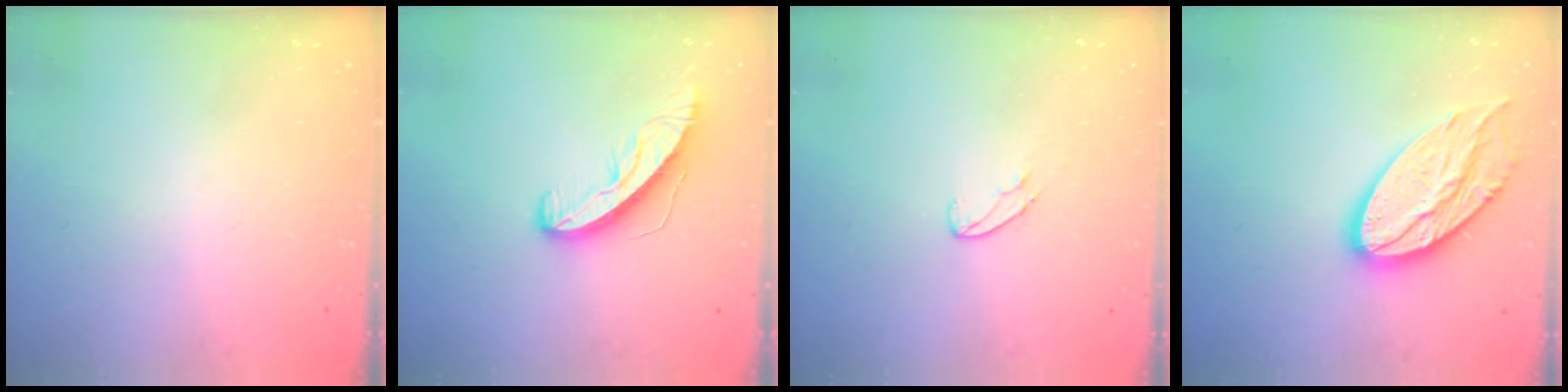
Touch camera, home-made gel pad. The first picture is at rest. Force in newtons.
{"total": 8.9, "press": 8.9, "slide": 0.2}
{"total": 5.9, "press": 5.9, "slide": 0.4}
{"total": 18.8, "press": 18.7, "slide": 1.6}